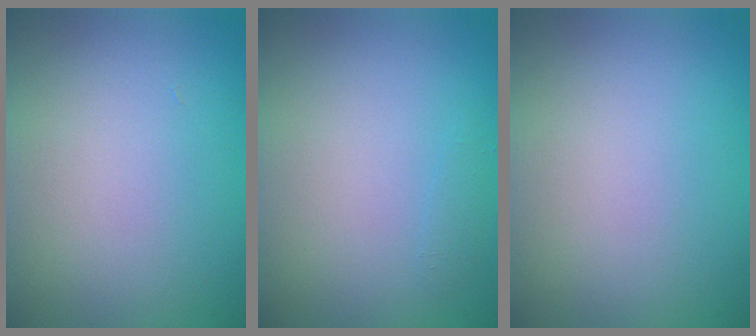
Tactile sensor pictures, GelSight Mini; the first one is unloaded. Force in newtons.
{"total": 0.5, "press": 0.5, "slide": 0.1}
{"total": 0.0}